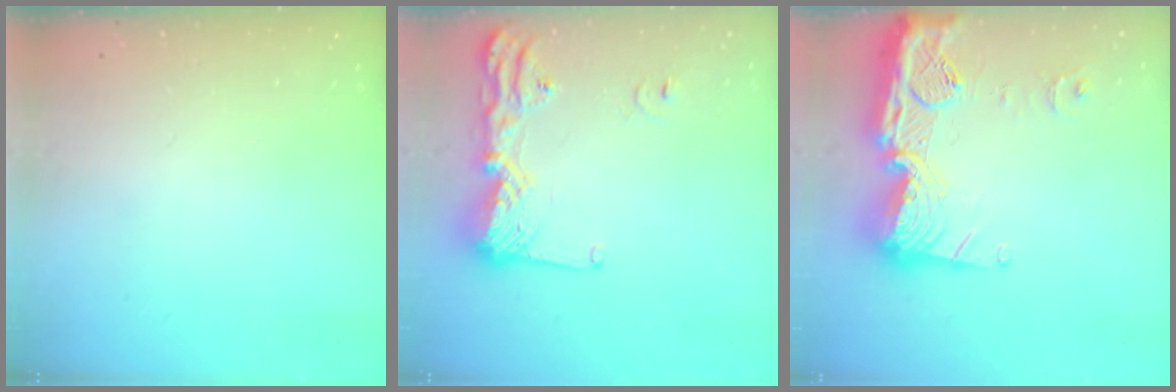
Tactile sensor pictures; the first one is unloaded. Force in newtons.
{"total": 16.1, "press": 16.1, "slide": 1.2}
{"total": 23.2, "press": 23.1, "slide": 2.1}